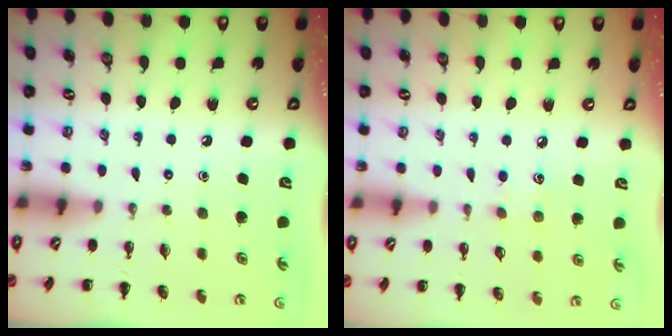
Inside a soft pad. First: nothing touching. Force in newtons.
{"total": 4.7, "press": 4.5, "slide": 1.3}